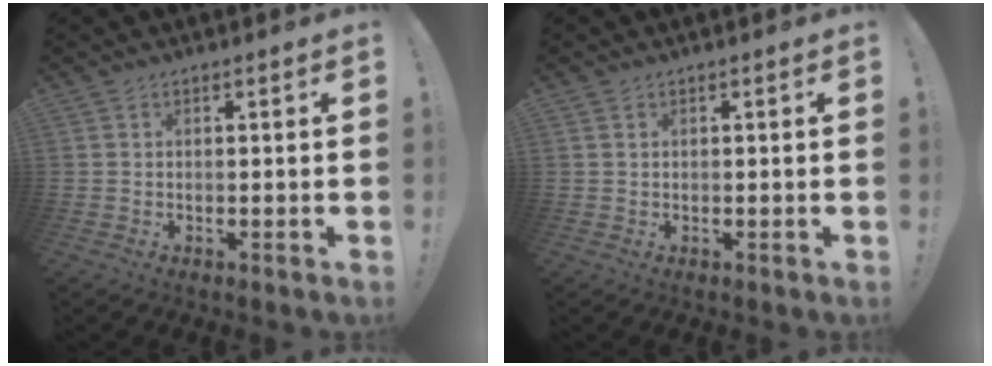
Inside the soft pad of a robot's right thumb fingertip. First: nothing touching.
{"total": 0.6, "force": [0.4, 0.3, 0.3], "torque": [-0.013, 0.003, 0.009]}